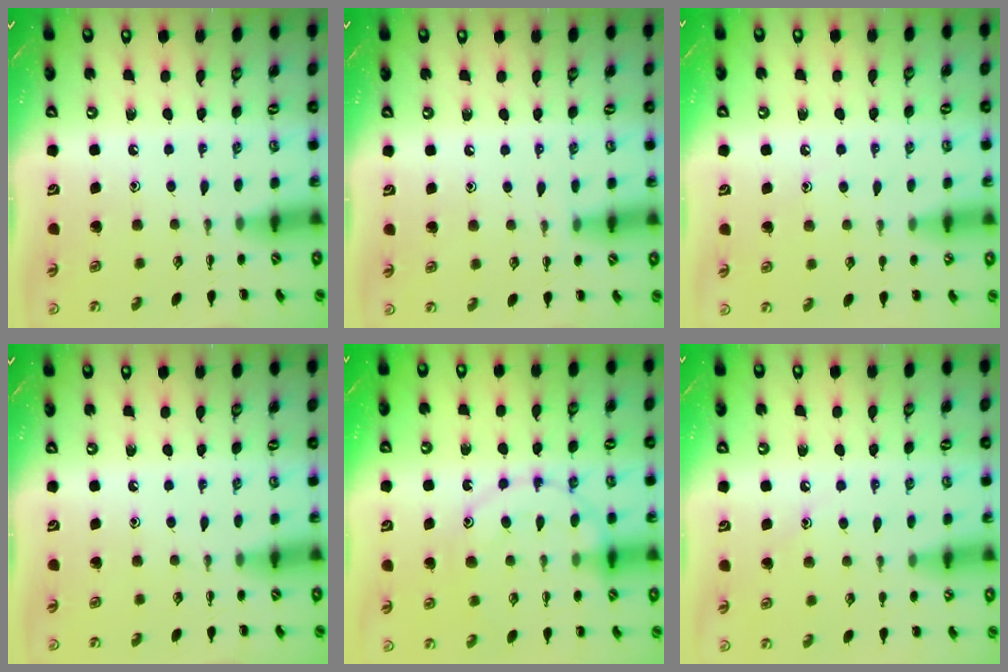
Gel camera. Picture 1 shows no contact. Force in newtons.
{"total": 7.0, "press": 6.6, "slide": 2.3}
{"total": 5.4, "press": 5.2, "slide": 1.7}
{"total": 0.0}
{"total": 15.1, "press": 15.0, "slide": 1.4}
{"total": 8.5, "press": 8.4, "slide": 1.7}